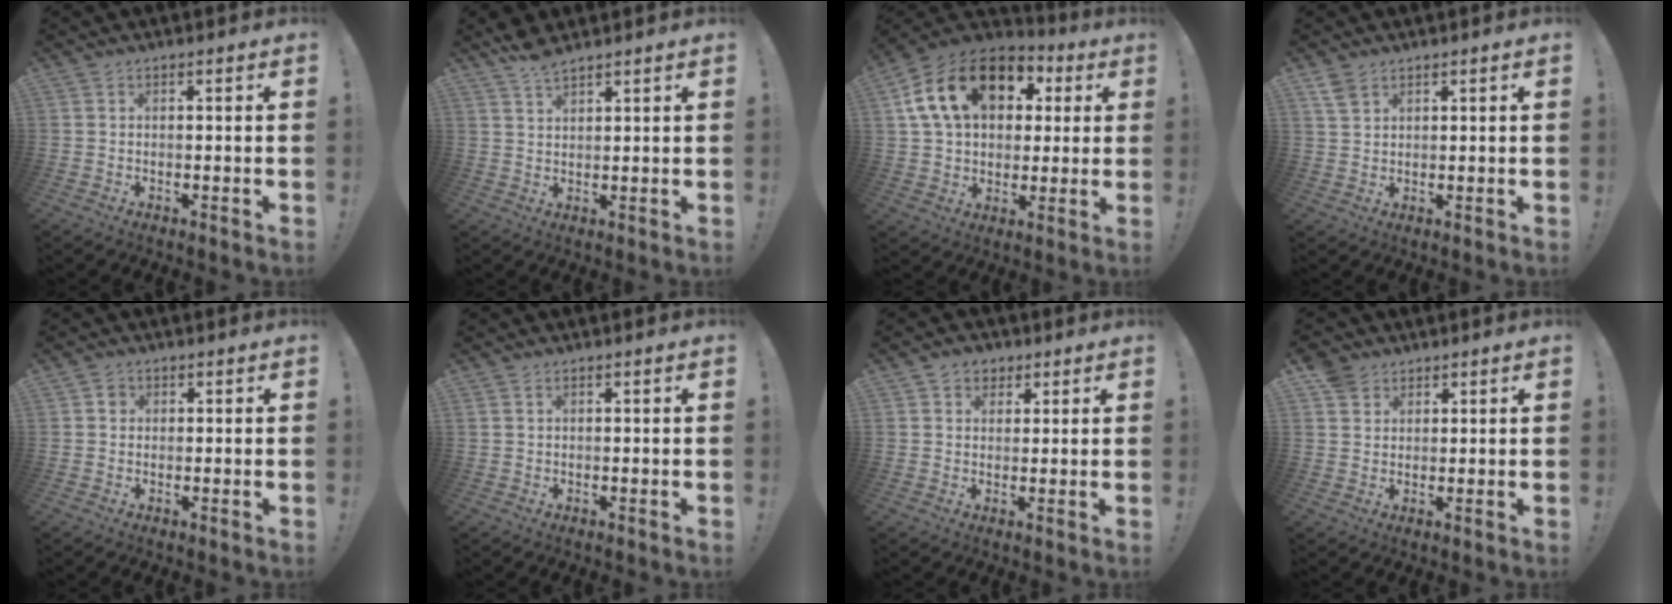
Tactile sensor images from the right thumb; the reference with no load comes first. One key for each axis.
{"total": 4.6, "fx": 4.0, "fy": 1.0, "fz": 2.0, "tx": -0.034, "ty": -0.025, "tz": 0.072}
{"total": 19.9, "fx": 6.8, "fy": 14.0, "fz": 12.4, "tx": -0.198, "ty": -0.001, "tz": 0.129}
{"total": 3.8, "fx": 2.6, "fy": 2.0, "fz": 1.9, "tx": -0.027, "ty": -0.013, "tz": 0.049}
{"total": 1.6, "fx": 0.3, "fy": 1.5, "fz": 0.5, "tx": -0.004, "ty": 0.002, "tz": 0.004}
{"total": 0.5, "fx": 0.4, "fy": 0.2, "fz": 0.3, "tx": -0.013, "ty": 0.003, "tz": 0.009}
{"total": 4.4, "fx": 2.0, "fy": 3.8, "fz": 1.1, "tx": -0.006, "ty": -0.005, "tz": 0.035}
{"total": 4.4, "fx": 2.8, "fy": 3.3, "fz": 0.9, "tx": -0.006, "ty": -0.014, "tz": 0.052}